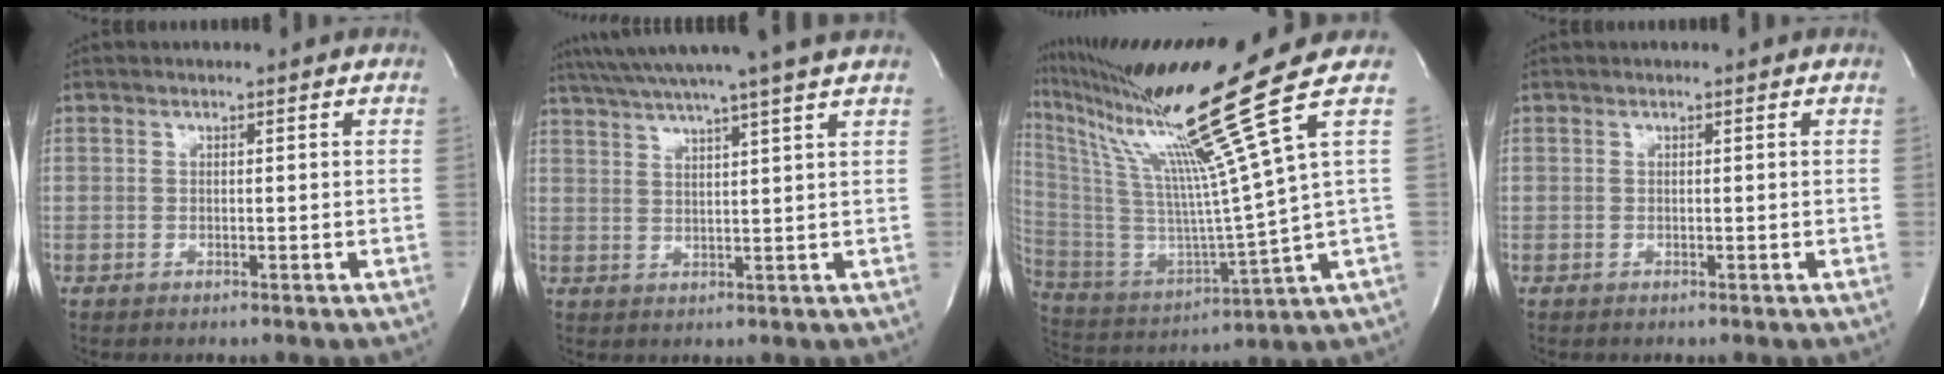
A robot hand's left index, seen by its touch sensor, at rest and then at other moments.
{"total": 14.4, "force": [12.3, -2.1, 7.3], "torque": [-0.128, -0.001, 0.171]}
{"total": 20.1, "force": [14.3, -5.3, 13.0], "torque": [-0.243, -0.074, 0.258]}
{"total": 0.0}